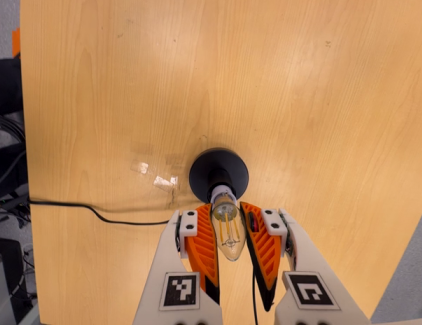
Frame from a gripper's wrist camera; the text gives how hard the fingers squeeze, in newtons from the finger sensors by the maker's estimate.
{"total": 21.1, "left": 21.0, "right": 21.3}